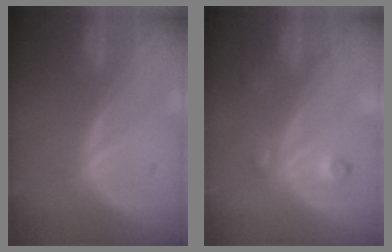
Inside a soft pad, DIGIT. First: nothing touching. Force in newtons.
{"total": 3.2, "press": 3.2, "slide": 0.4}